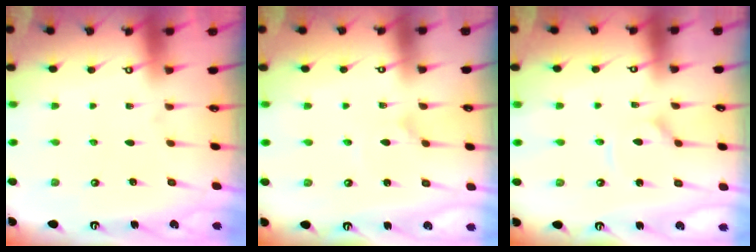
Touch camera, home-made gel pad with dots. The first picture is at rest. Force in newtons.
{"total": 0.9, "press": 0.9, "slide": 0.0}
{"total": 4.1, "press": 4.1, "slide": 0.3}